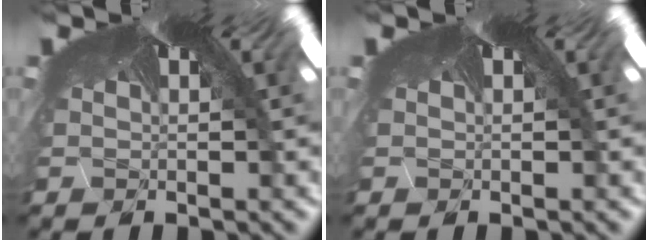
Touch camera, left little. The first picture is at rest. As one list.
[{"total": 0.0}]